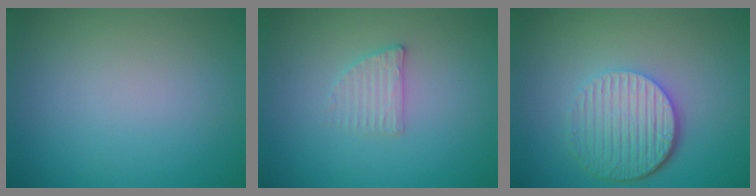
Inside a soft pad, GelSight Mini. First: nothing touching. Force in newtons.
{"total": 1.9, "press": 1.9, "slide": 0.4}
{"total": 5.4, "press": 4.0, "slide": 3.6}